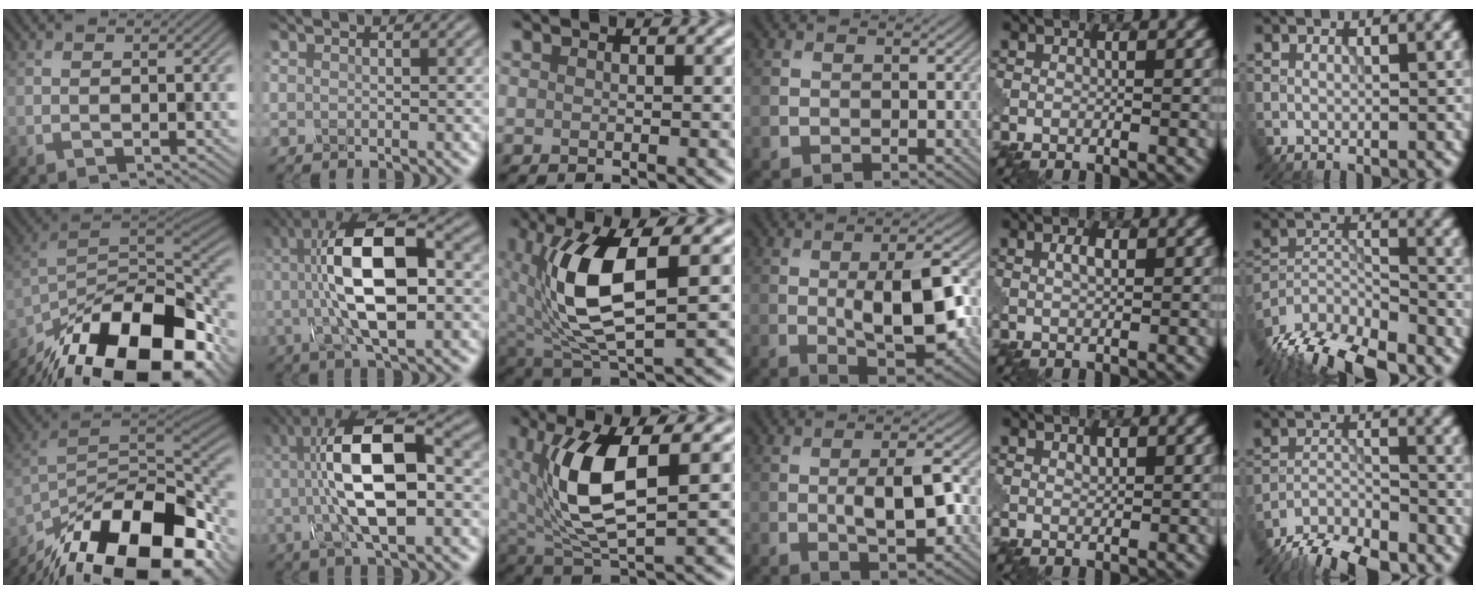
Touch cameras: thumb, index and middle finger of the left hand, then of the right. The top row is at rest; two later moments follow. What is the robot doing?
{"motion": "disassemble", "object": "glue stick"}